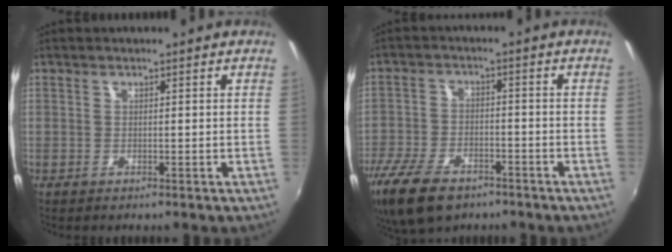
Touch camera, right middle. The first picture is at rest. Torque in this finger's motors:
{"motor_torque": [1.28, -0.86, 0.22, 0.15]}